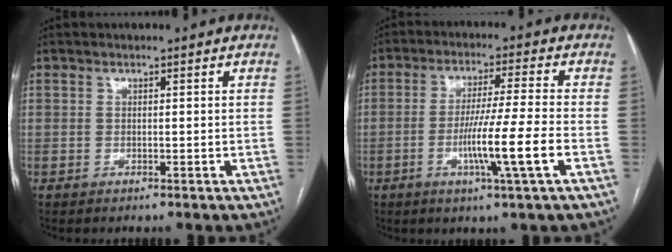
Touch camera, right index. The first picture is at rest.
{"total": 9.6, "force": [-3.1, -1.4, 9.0], "torque": [-0.166, -0.013, -0.057]}